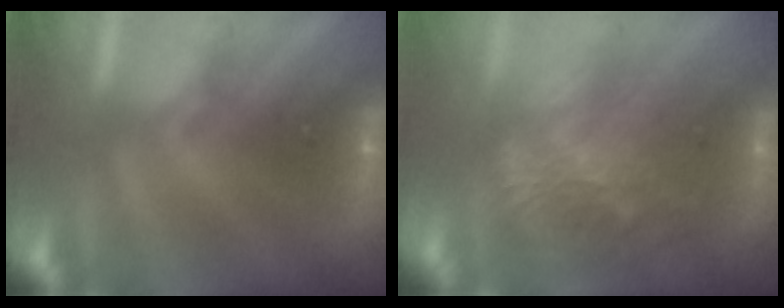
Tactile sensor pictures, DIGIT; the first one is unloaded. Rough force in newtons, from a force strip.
{"total": 7.7}